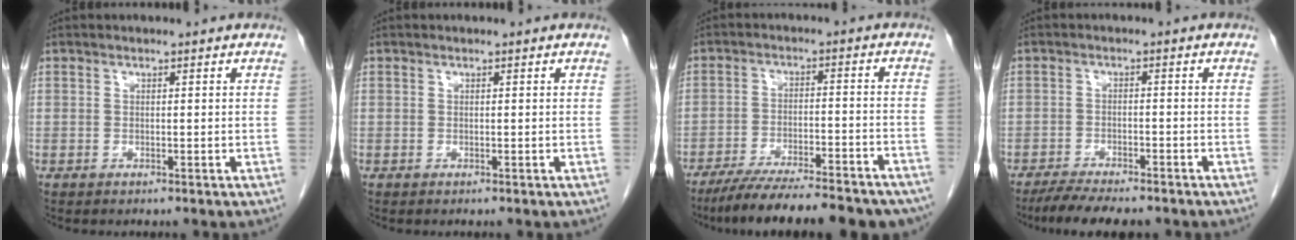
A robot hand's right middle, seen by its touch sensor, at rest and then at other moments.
{"total": 0.0}
{"total": 20.1, "force": [-17.5, 2.8, 9.6], "torque": [-0.112, -0.015, -0.244]}
{"total": 7.9, "force": [-6.9, 1.3, 3.8], "torque": [-0.058, -0.015, -0.109]}